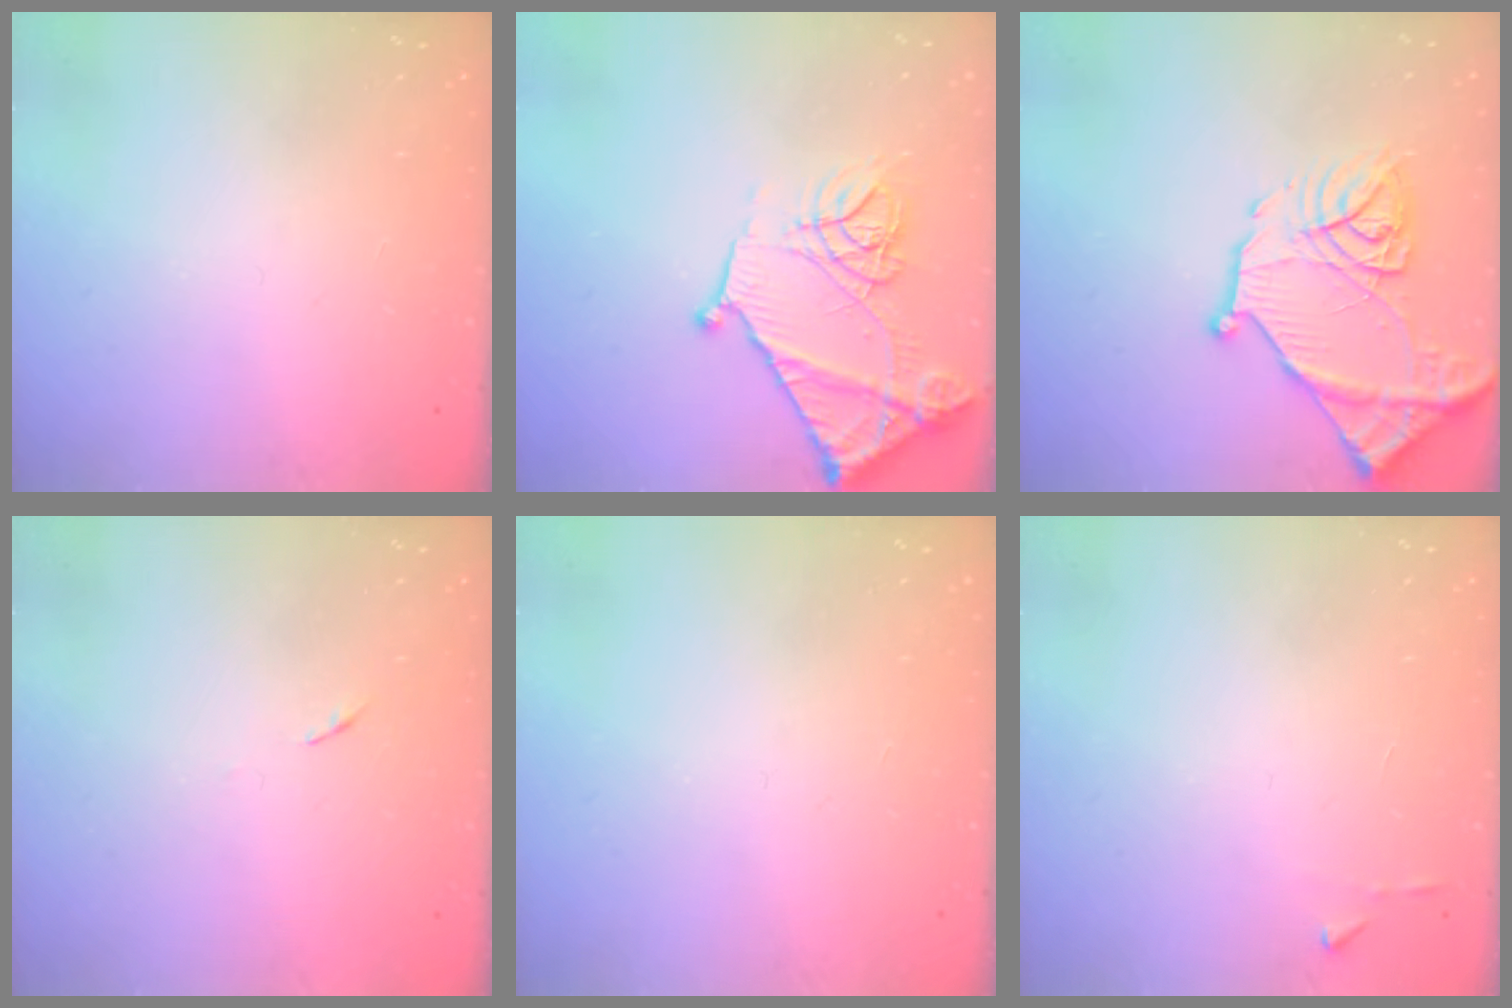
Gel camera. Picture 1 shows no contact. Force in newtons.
{"total": 17.4, "press": 17.4, "slide": 1.3}
{"total": 17.5, "press": 17.4, "slide": 1.9}
{"total": 3.2, "press": 3.1, "slide": 0.4}
{"total": 0.0}
{"total": 3.2, "press": 3.2, "slide": 0.4}